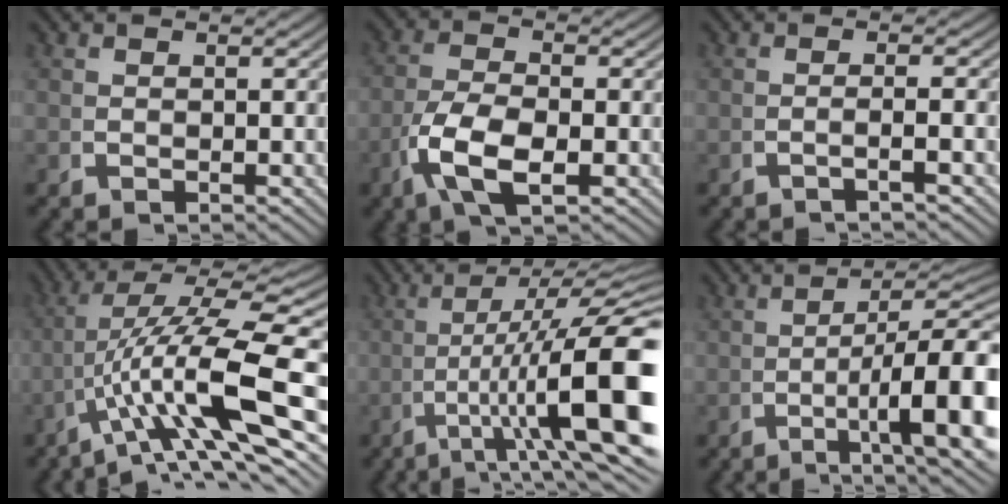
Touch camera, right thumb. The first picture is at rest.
{"total": 6.1, "force": [-1.2, 3.1, 5.1], "torque": [-0.125, -0.024, -0.011]}
{"total": 2.0, "force": [-1.0, -0.4, 1.7], "torque": [-0.034, 0.010, -0.020]}
{"total": 11.9, "force": [-1.4, 4.7, 10.8], "torque": [-0.204, -0.030, 0.009]}
{"total": 14.1, "force": [-1.2, 5.8, 12.8], "torque": [-0.213, -0.034, 0.003]}
{"total": 10.7, "force": [-2.0, 4.6, 9.5], "torque": [-0.153, -0.030, -0.016]}